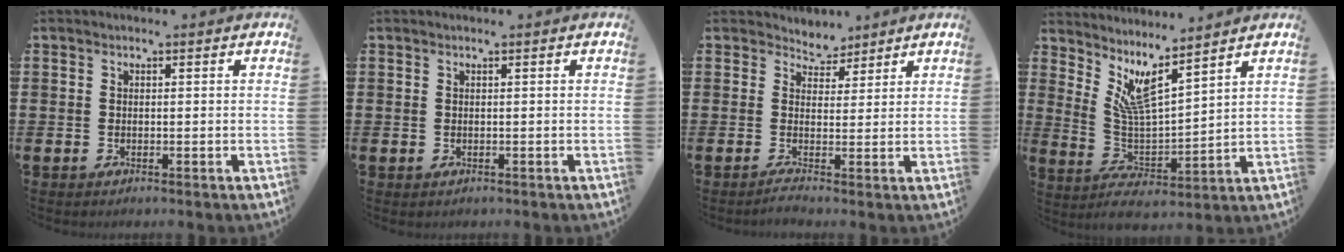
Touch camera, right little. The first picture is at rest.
{"total": 0.0}
{"total": 2.1, "force": [1.6, 1.4, 0.2], "torque": [0.001, -0.014, 0.023]}
{"total": 6.1, "force": [4.5, 0.9, 4.0], "torque": [-0.091, -0.039, 0.078]}